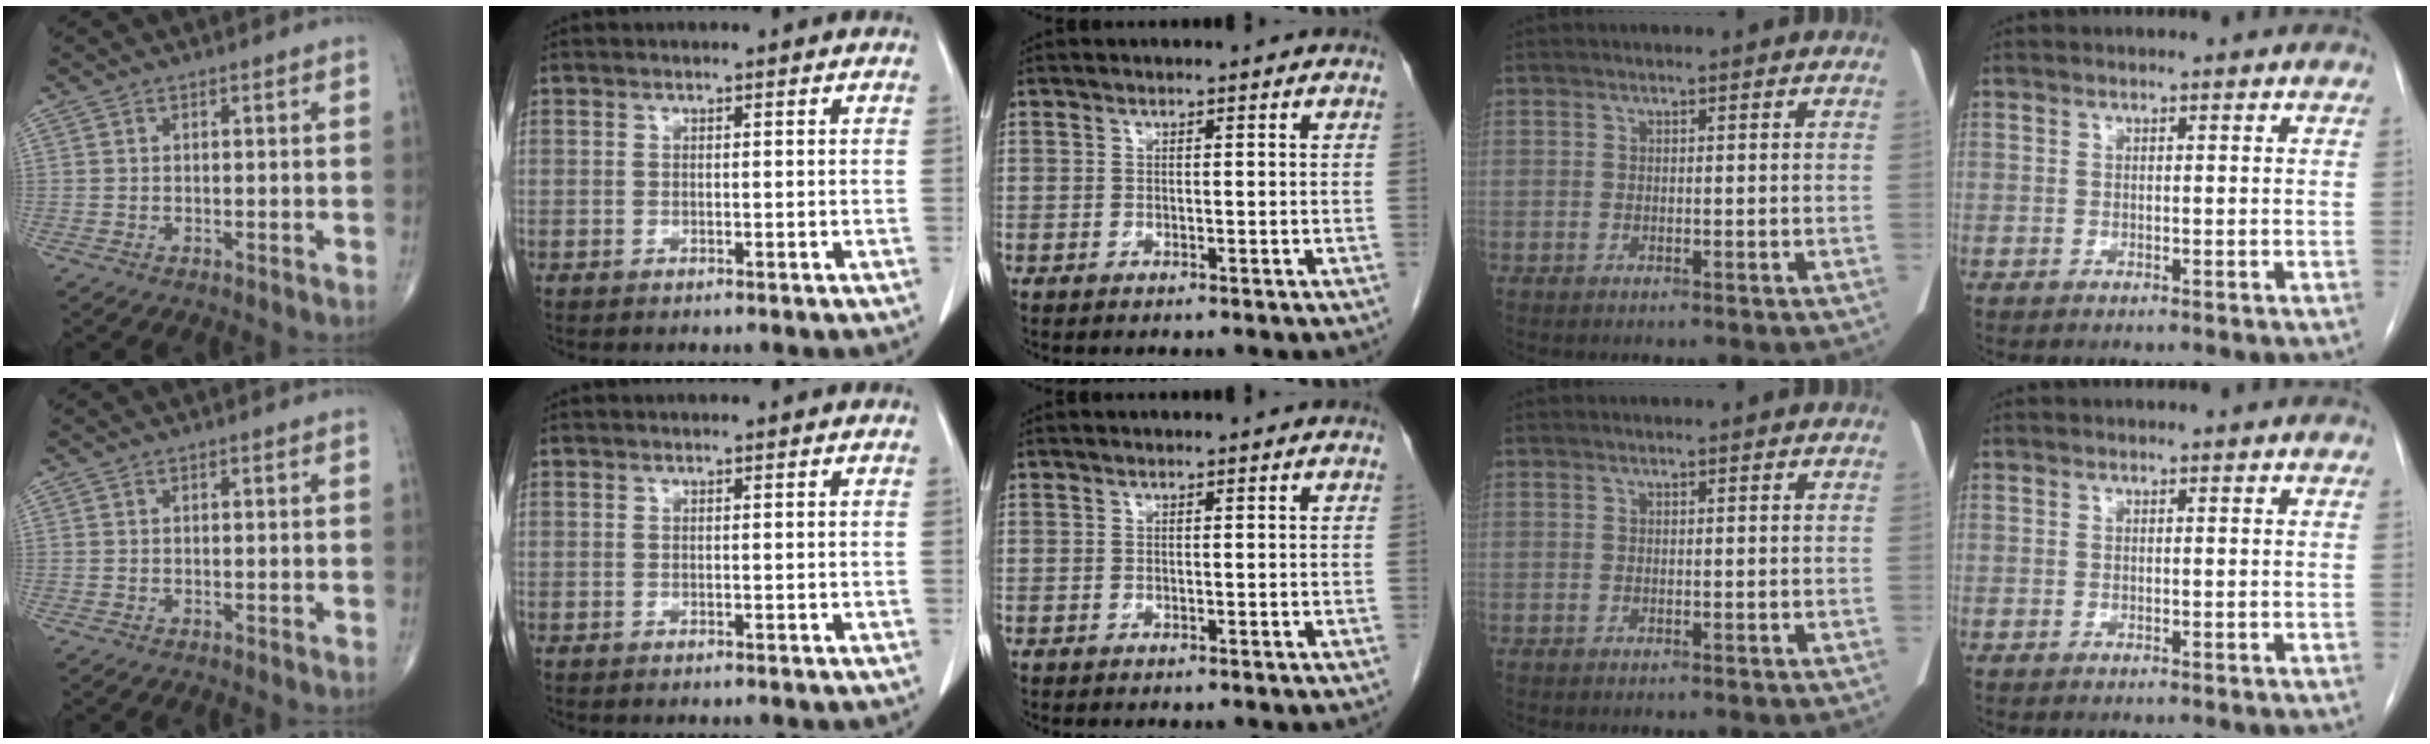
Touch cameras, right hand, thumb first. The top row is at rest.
{}